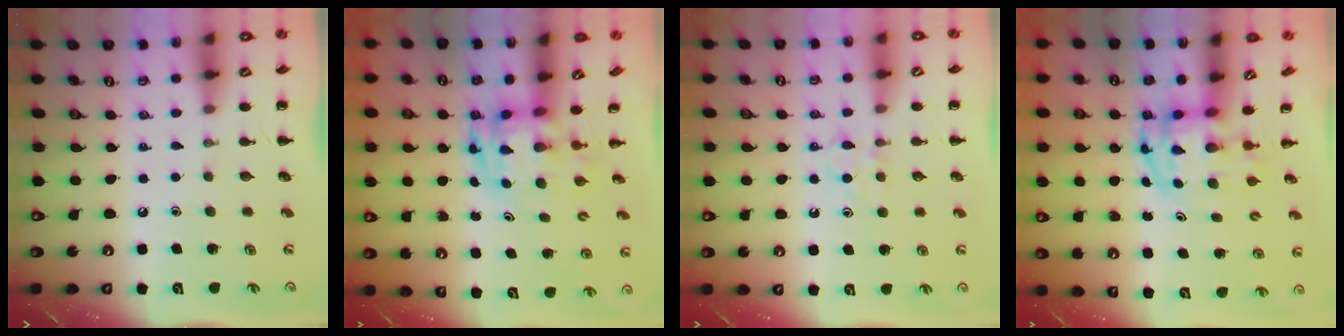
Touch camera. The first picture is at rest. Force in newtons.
{"total": 3.8, "press": 3.7, "slide": 0.7}
{"total": 4.9, "press": 4.7, "slide": 1.4}
{"total": 3.8, "press": 3.7, "slide": 0.7}